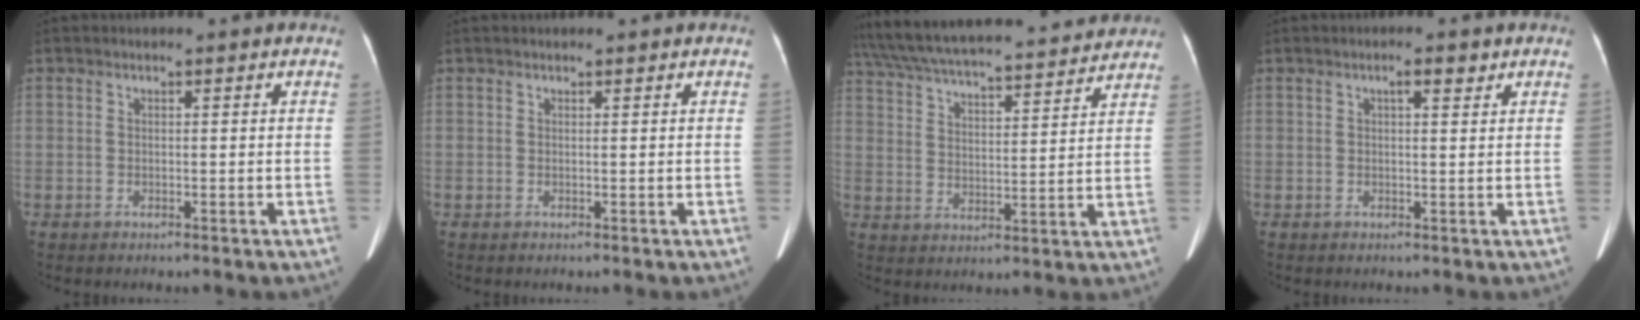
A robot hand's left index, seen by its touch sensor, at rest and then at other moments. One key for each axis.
{"total": 1.2, "fx": 1.1, "fy": 0.5, "fz": 0.3, "tx": -0.003, "ty": 0.014, "tz": 0.013}
{"total": 25.6, "fx": 23.2, "fy": 4.4, "fz": 10.1, "tx": -0.190, "ty": 0.012, "tz": 0.330}
{"total": 1.5, "fx": 0.6, "fy": 0.3, "fz": 1.3, "tx": -0.021, "ty": -0.005, "tz": 0.013}